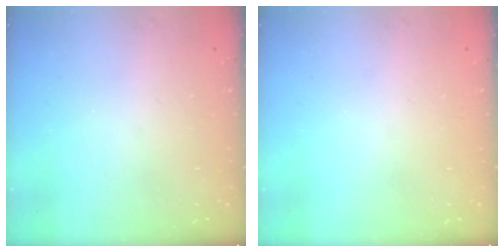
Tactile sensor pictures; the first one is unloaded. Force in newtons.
{"total": 0.0}